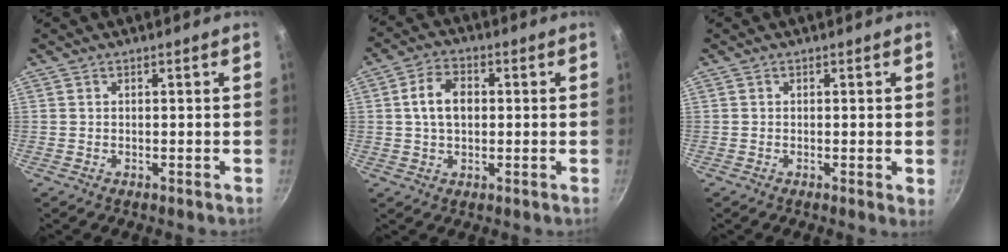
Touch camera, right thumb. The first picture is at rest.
{"total": 7.4, "force": [0.8, 5.0, 5.4], "torque": [-0.084, 0.014, 0.007]}
{"total": 1.5, "force": [-0.1, 0.3, 1.5], "torque": [-0.021, -0.004, -0.003]}